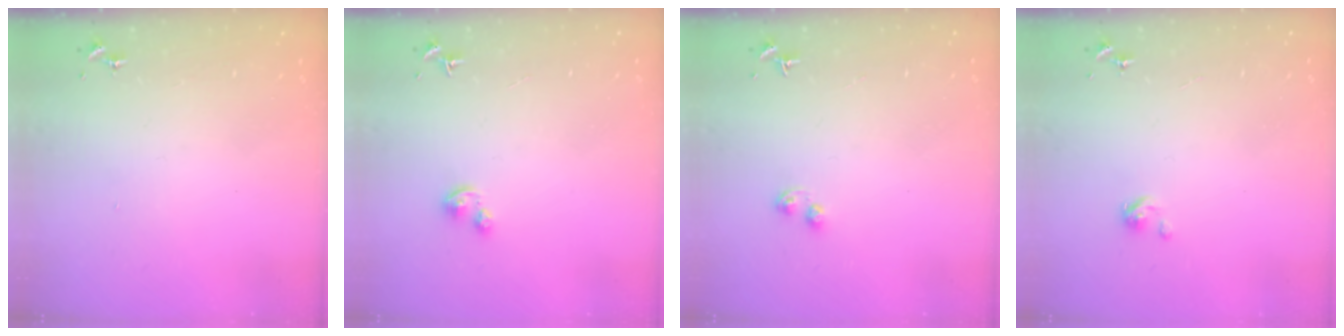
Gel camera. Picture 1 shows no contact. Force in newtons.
{"total": 3.2, "press": 3.2, "slide": 0.3}
{"total": 3.2, "press": 3.1, "slide": 0.9}
{"total": 2.9, "press": 2.9, "slide": 0.2}